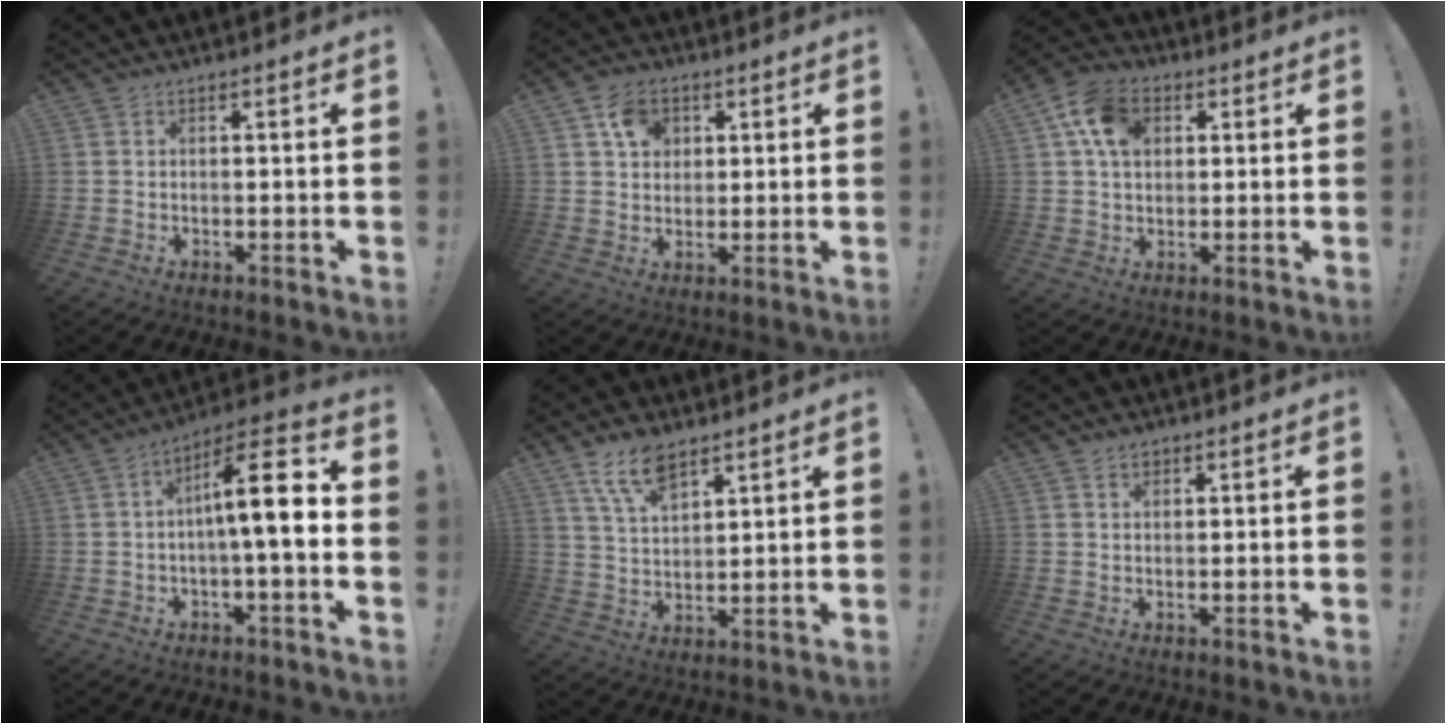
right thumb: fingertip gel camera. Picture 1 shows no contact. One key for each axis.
{"total": 8.4, "fx": 3.6, "fy": 6.8, "fz": 3.4, "tx": -0.046, "ty": -0.008, "tz": 0.067}
{"total": 11.6, "fx": 4.0, "fy": 8.7, "fz": 6.6, "tx": -0.115, "ty": 0.006, "tz": 0.081}
{"total": 13.3, "fx": 0.4, "fy": 2.6, "fz": 13.1, "tx": -0.208, "ty": -0.002, "tz": -0.003}
{"total": 9.9, "fx": 6.8, "fy": 4.4, "fz": 5.7, "tx": -0.112, "ty": -0.026, "tz": 0.129}
{"total": 1.5, "fx": 1.0, "fy": 1.1, "fz": 0.5, "tx": -0.002, "ty": -0.003, "tz": 0.017}